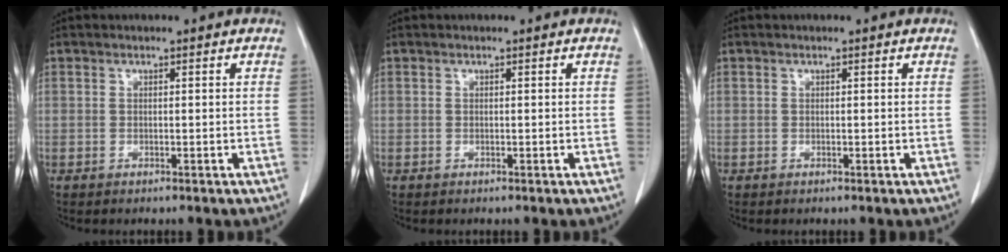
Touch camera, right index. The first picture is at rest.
{"total": 0.0}
{"total": 0.0}